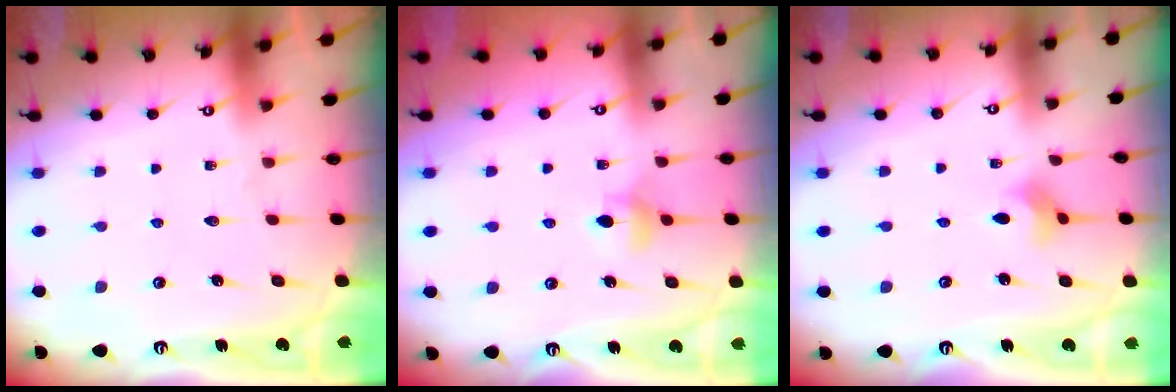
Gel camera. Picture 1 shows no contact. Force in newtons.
{"total": 4.6, "press": 4.5, "slide": 0.8}
{"total": 2.8, "press": 2.7, "slide": 0.4}